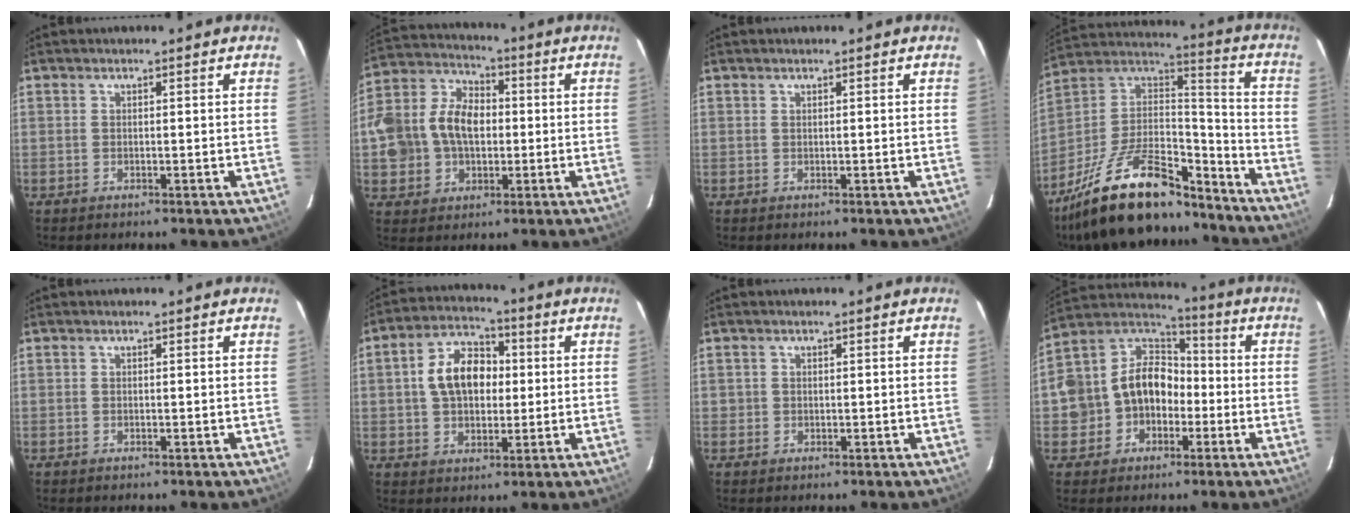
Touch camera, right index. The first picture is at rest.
{"total": 13.9, "force": [-0.4, 10.9, 8.6], "torque": [-0.201, 0.033, -0.004]}
{"total": 0.0}
{"total": 25.8, "force": [-18.6, 9.2, 15.3], "torque": [-0.292, -0.001, -0.304]}
{"total": 0.0}
{"total": 10.7, "force": [1.2, 7.3, 7.8], "torque": [-0.145, 0.030, 0.021]}
{"total": 0.8, "force": [0.0, 0.8, 0.1], "torque": [0.002, 0.001, -0.001]}
{"total": 13.6, "force": [-3.1, 11.9, 5.9], "torque": [-0.152, 0.049, -0.045]}